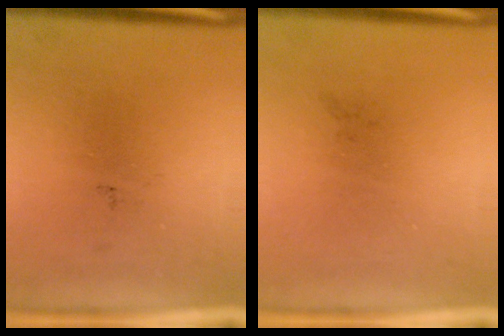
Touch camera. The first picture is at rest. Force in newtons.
{"total": 0.0}